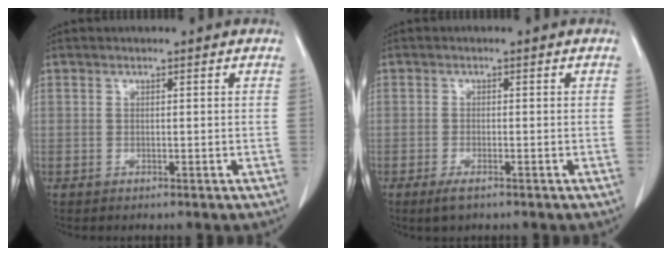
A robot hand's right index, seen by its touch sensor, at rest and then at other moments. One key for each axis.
{"total": 2.2, "fx": -1.4, "fy": 0.6, "fz": 1.6, "tx": -0.032, "ty": -0.005, "tz": -0.020}